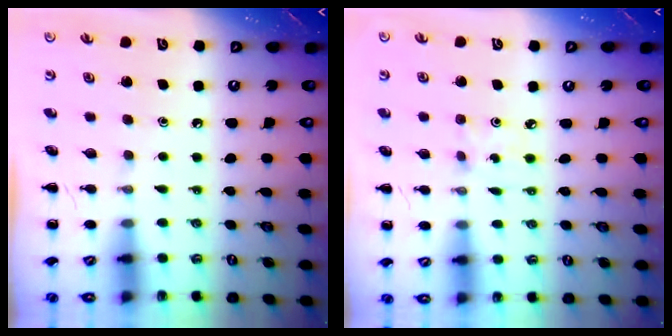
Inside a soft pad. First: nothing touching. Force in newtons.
{"total": 1.2, "press": 1.1, "slide": 0.4}